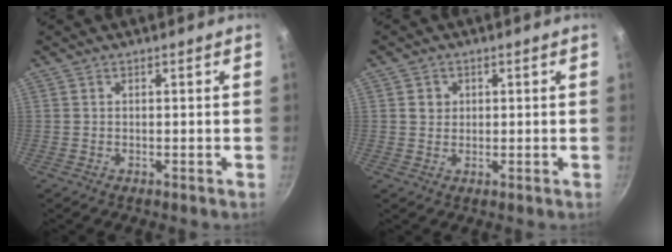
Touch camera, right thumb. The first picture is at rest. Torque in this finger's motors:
{"motor_torque": [0.16, 0.00, 0.27, -0.08, -0.02]}